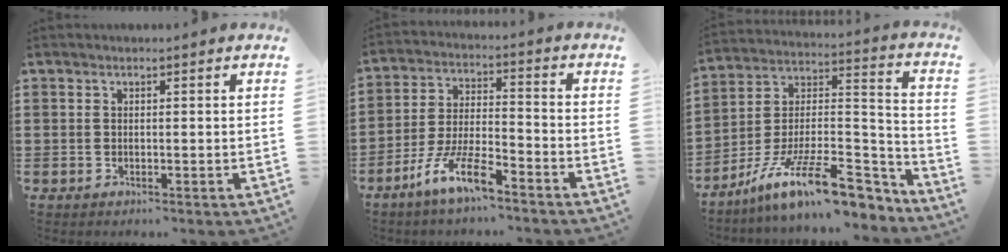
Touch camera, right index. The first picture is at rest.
{"total": 8.6, "force": [-6.5, 1.6, 5.5], "torque": [-0.128, -0.002, -0.128]}
{"total": 15.3, "force": [-10.3, 5.3, 9.9], "torque": [-0.175, 0.031, -0.174]}